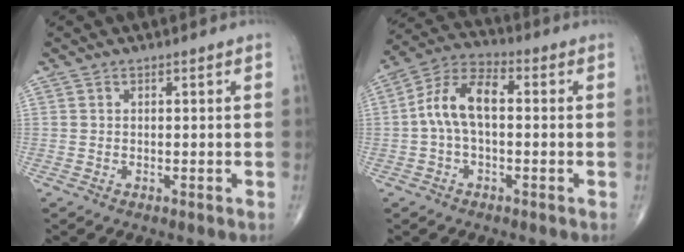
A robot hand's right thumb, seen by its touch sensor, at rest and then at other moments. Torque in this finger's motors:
{"motor_torque": [0.10, 0.10, 0.23, -0.22, 0.14]}